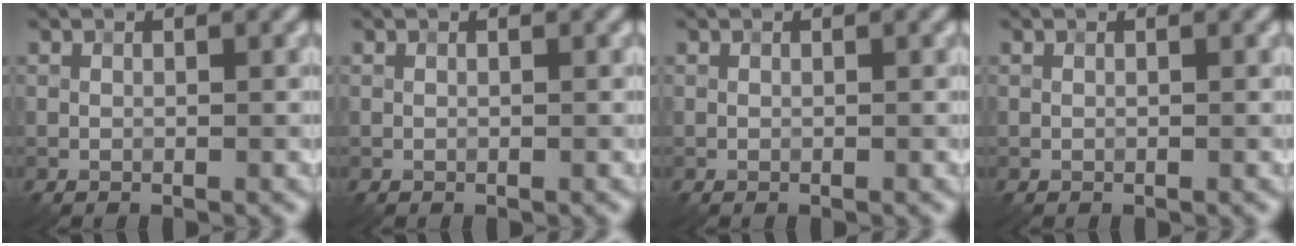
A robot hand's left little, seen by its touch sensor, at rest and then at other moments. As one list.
[{"total": 0.0}, {"total": 0.0}, {"total": 0.0}]